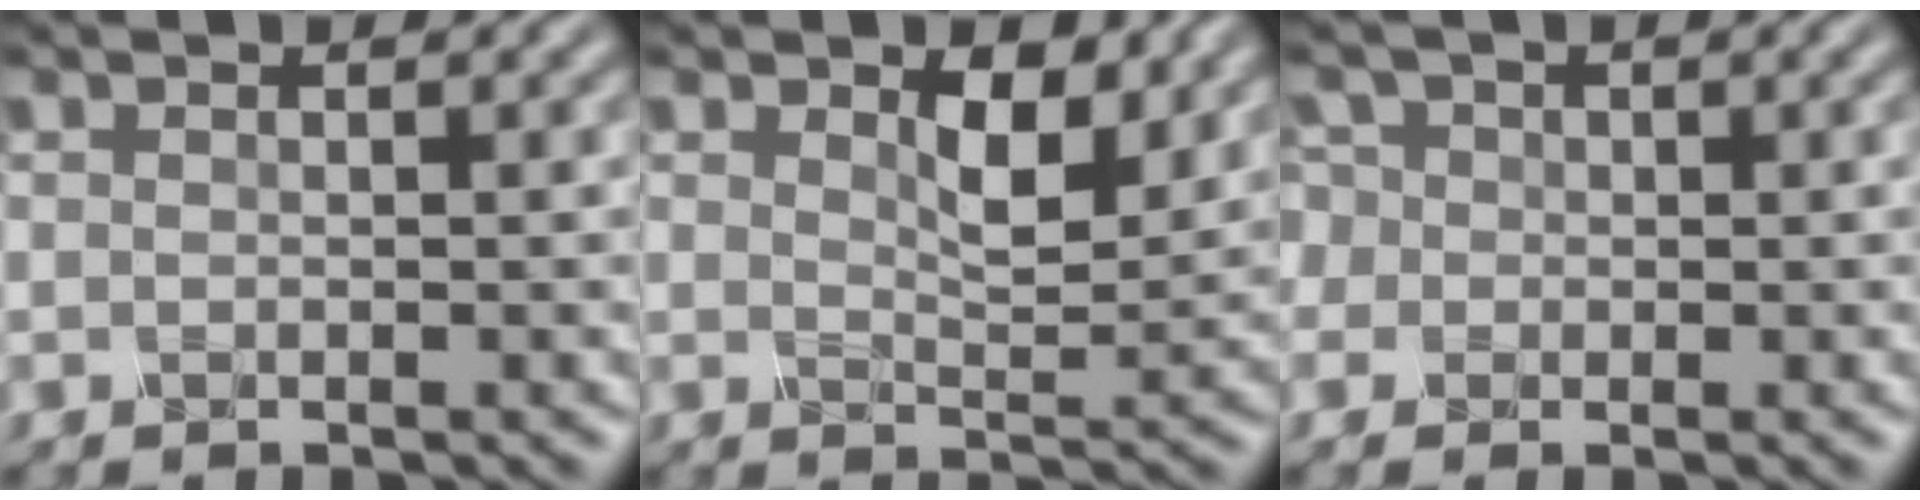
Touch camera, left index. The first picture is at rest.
{"total": 4.1, "force": [2.0, 1.9, 3.0], "torque": [-0.054, -0.010, 0.027]}
{"total": 4.2, "force": [1.3, 3.6, 1.8], "torque": [-0.045, 0.021, -0.002]}